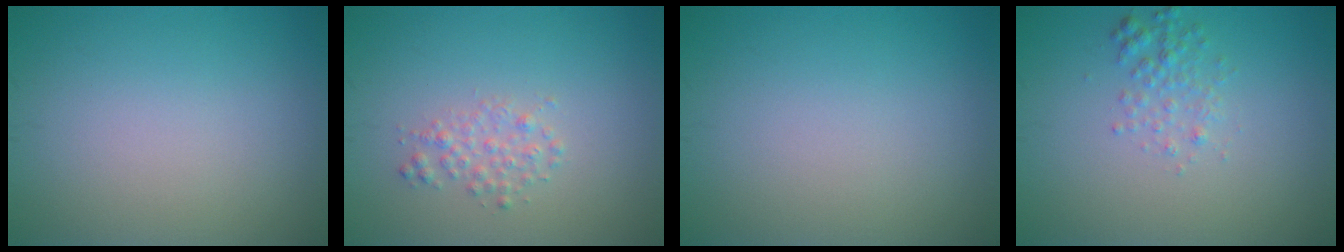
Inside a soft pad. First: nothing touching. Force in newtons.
{"total": 1.6, "press": 1.6, "slide": 0.1}
{"total": 0.0}
{"total": 1.8, "press": 1.8, "slide": 0.1}